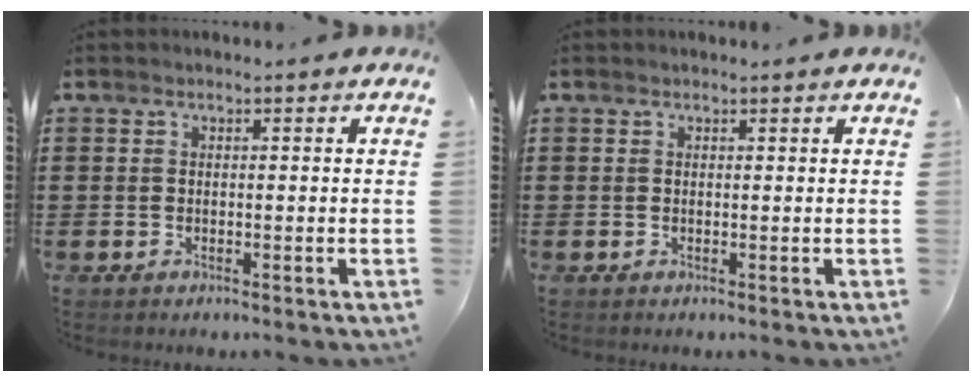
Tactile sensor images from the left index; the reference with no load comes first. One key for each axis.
{"total": 0.0}